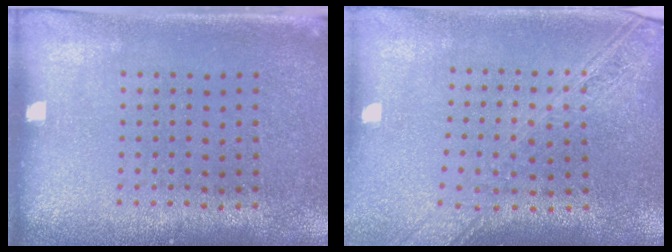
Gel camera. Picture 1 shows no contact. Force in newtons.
{"total": 2.2, "press": 1.9, "slide": 1.2}